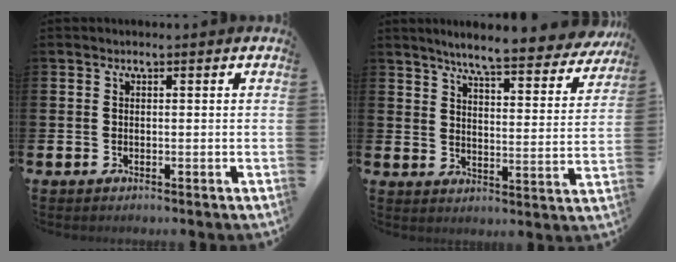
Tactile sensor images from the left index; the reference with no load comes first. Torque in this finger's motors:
{"motor_torque": [0.60, -1.09, 0.90, 0.21]}